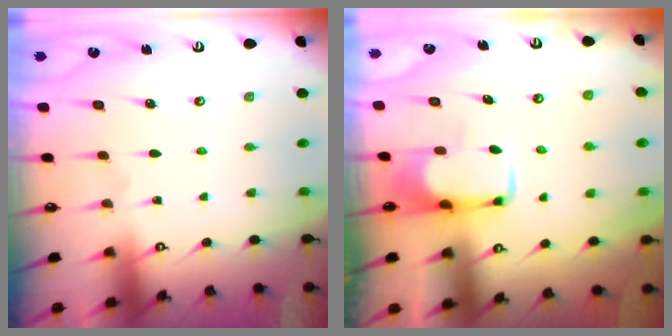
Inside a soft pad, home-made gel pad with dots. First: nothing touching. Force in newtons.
{"total": 1.7, "press": 1.7, "slide": 0.5}